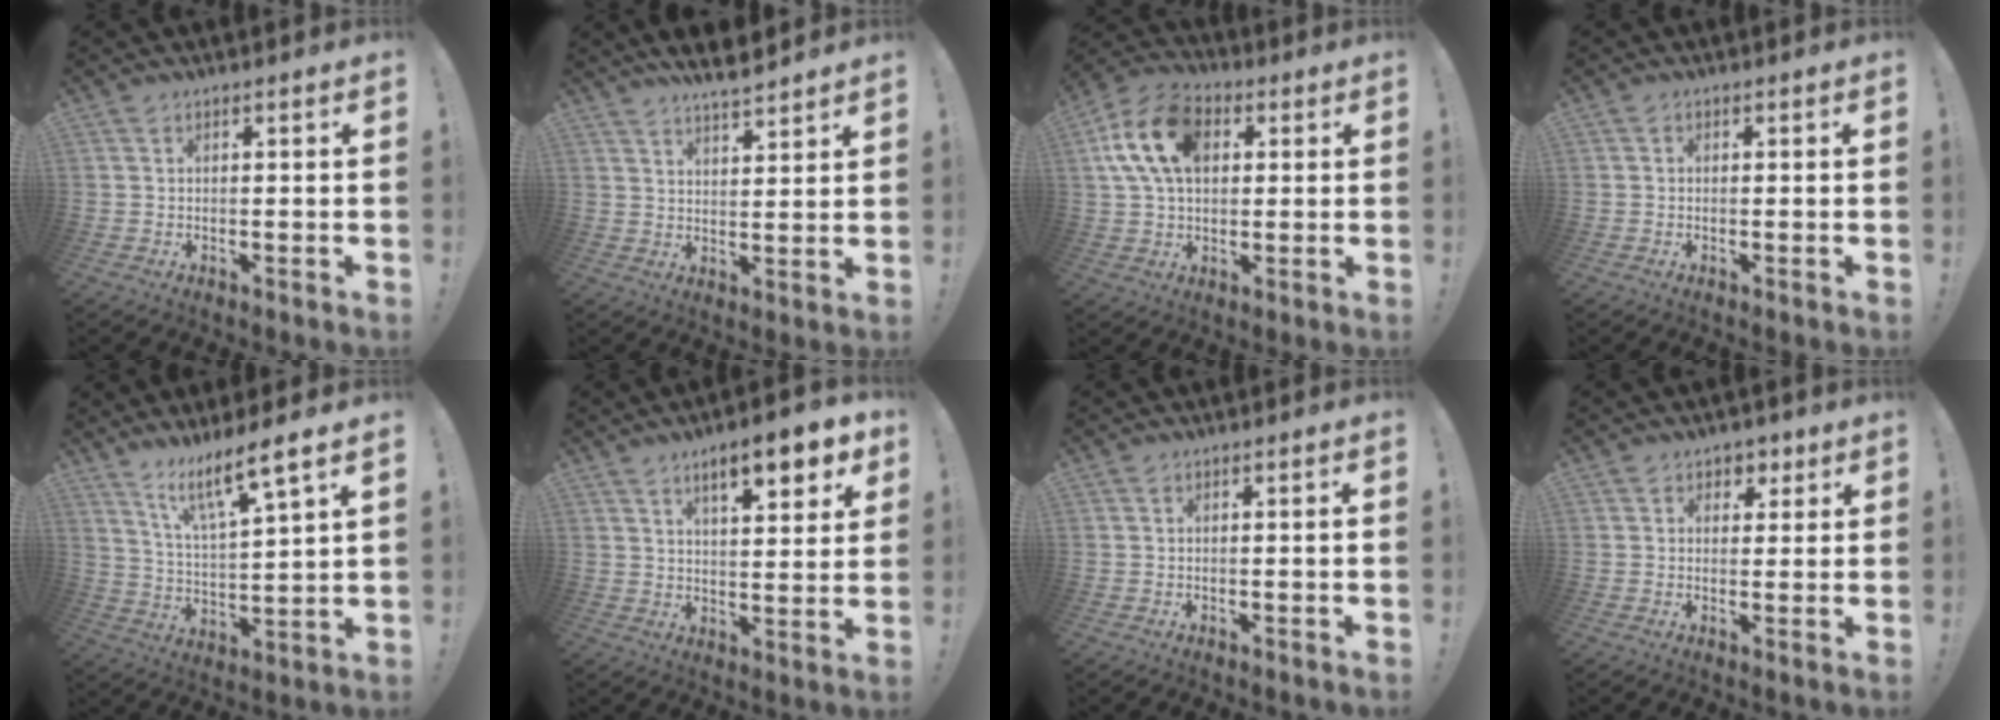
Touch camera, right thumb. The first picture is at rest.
{"total": 6.9, "force": [6.3, 1.1, 2.7], "torque": [-0.051, -0.035, 0.115]}
{"total": 16.1, "force": [4.1, 10.9, 11.1], "torque": [-0.207, 0.009, 0.078]}
{"total": 0.6, "force": [-0.1, 0.6, 0.1], "torque": [-0.003, 0.003, -0.002]}
{"total": 10.9, "force": [8.2, 0.5, 7.2], "torque": [-0.119, -0.055, 0.130]}
{"total": 10.8, "force": [6.5, 2.7, 8.2], "torque": [-0.111, -0.033, 0.104]}
{"total": 0.7, "force": [0.0, -0.2, 0.7], "torque": [-0.015, 0.001, 0.000]}
{"total": 4.0, "force": [1.9, 3.4, 0.9], "torque": [0.008, -0.011, 0.030]}